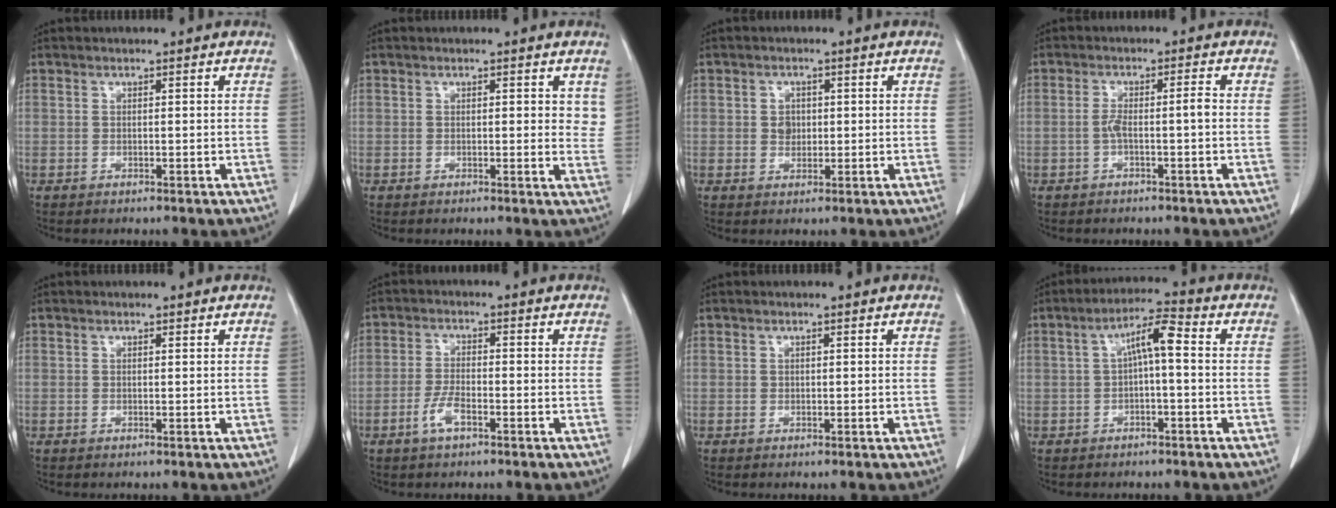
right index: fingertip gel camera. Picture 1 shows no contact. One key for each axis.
{"total": 2.9, "fx": 1.3, "fy": 1.4, "fz": 2.2, "tx": -0.012, "ty": -0.006, "tz": 0.007}
{"total": 2.3, "fx": 0.2, "fy": 1.9, "fz": 1.2, "tx": -0.017, "ty": 0.001, "tz": 0.005}
{"total": 3.1, "fx": -0.9, "fy": 0.2, "fz": 3.0, "tx": -0.056, "ty": 0.010, "tz": -0.013}
{"total": 0.0}
{"total": 3.7, "fx": -2.0, "fy": 1.0, "fz": 3.0, "tx": -0.062, "ty": 0.001, "tz": -0.041}
{"total": 0.0}
{"total": 5.7, "fx": 0.3, "fy": 1.0, "fz": 5.6, "tx": -0.097, "ty": 0.024, "tz": 0.005}